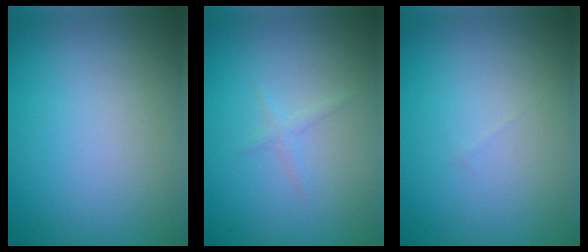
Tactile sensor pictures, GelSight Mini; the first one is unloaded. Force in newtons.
{"total": 0.8, "press": 0.8, "slide": 0.0}
{"total": 0.0}